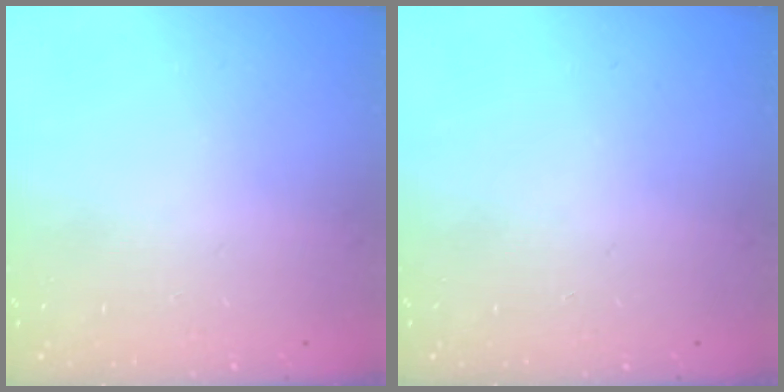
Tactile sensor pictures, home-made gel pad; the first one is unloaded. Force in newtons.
{"total": 0.0}